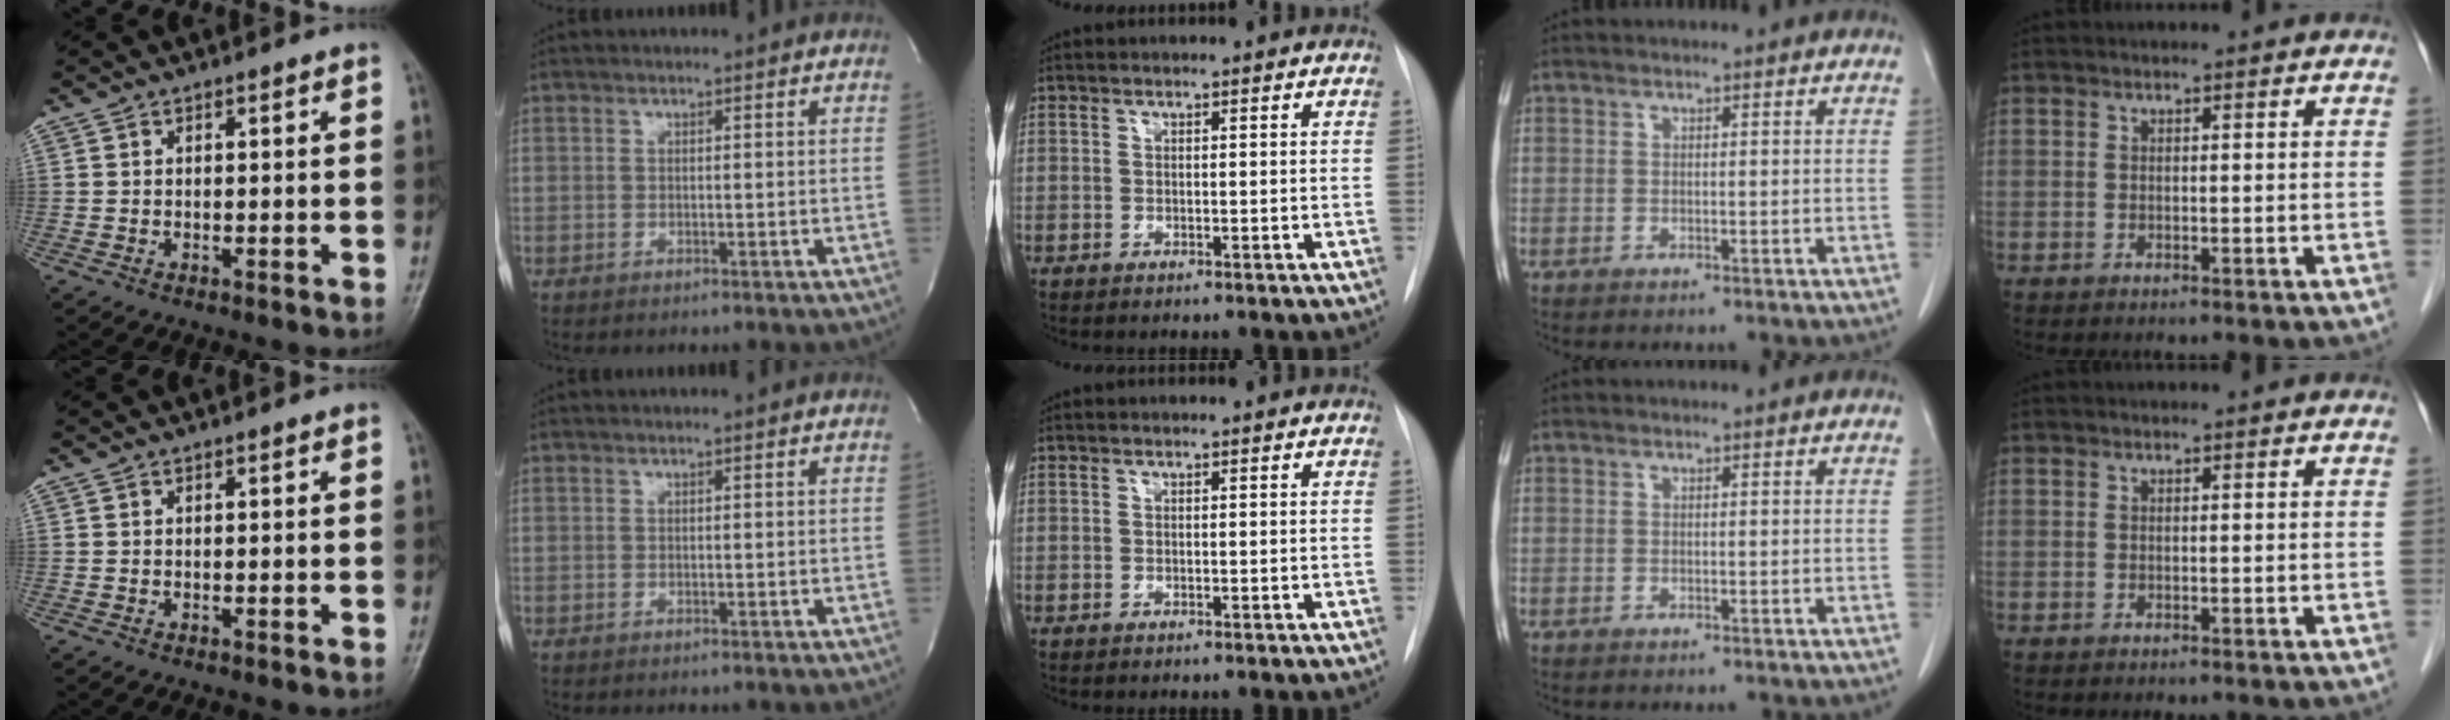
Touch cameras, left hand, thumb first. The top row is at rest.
{}